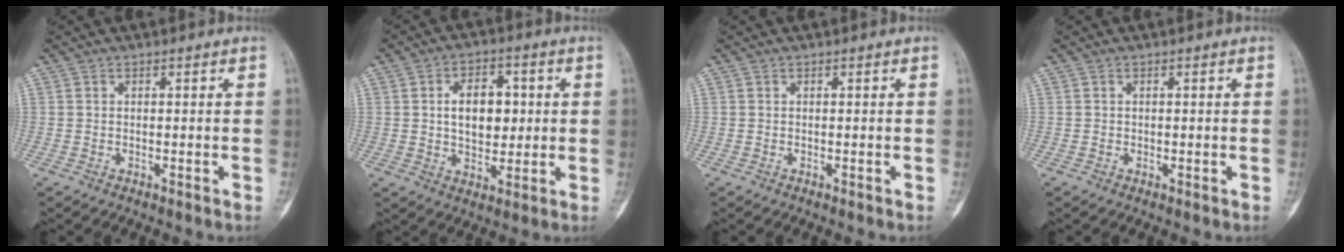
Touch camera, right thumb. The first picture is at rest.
{"total": 9.7, "force": [1.2, 6.3, 7.3], "torque": [-0.081, -0.002, 0.022]}
{"total": 0.0}
{"total": 0.0}